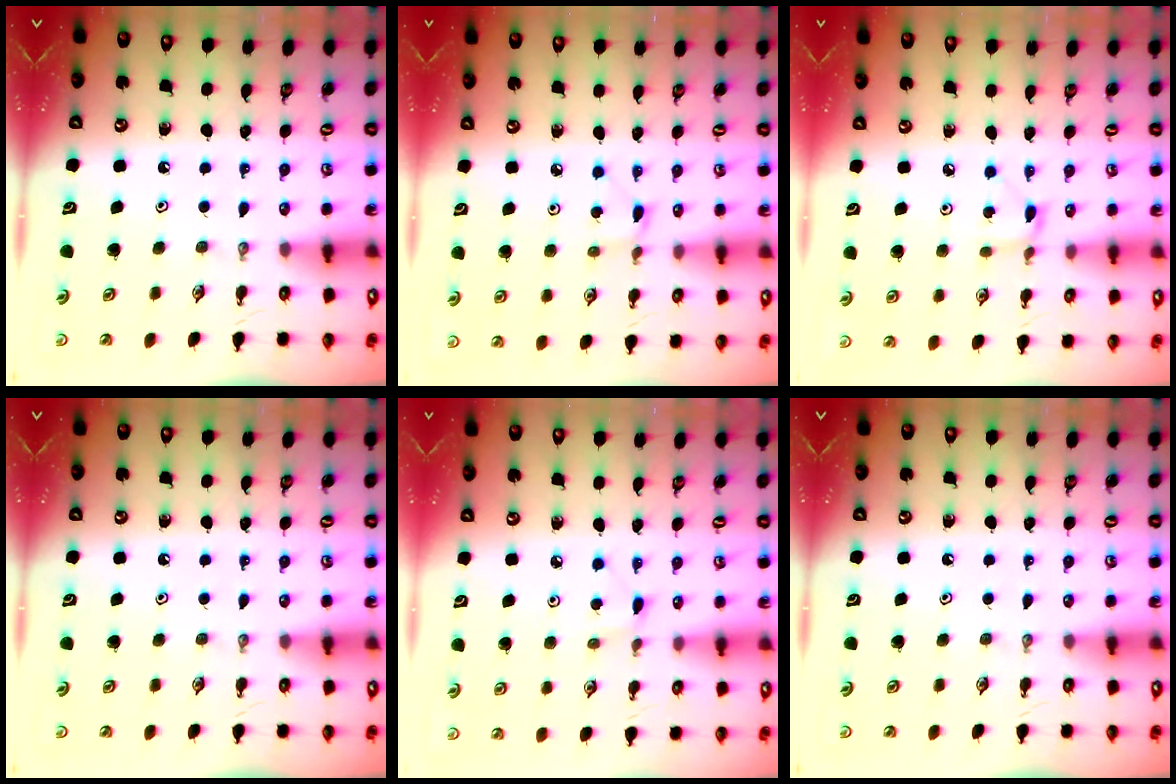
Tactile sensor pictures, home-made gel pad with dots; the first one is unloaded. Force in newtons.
{"total": 1.4, "press": 1.4, "slide": 0.2}
{"total": 2.0, "press": 2.0, "slide": 0.2}
{"total": 0.0}
{"total": 3.1, "press": 3.1, "slide": 0.4}
{"total": 0.0}